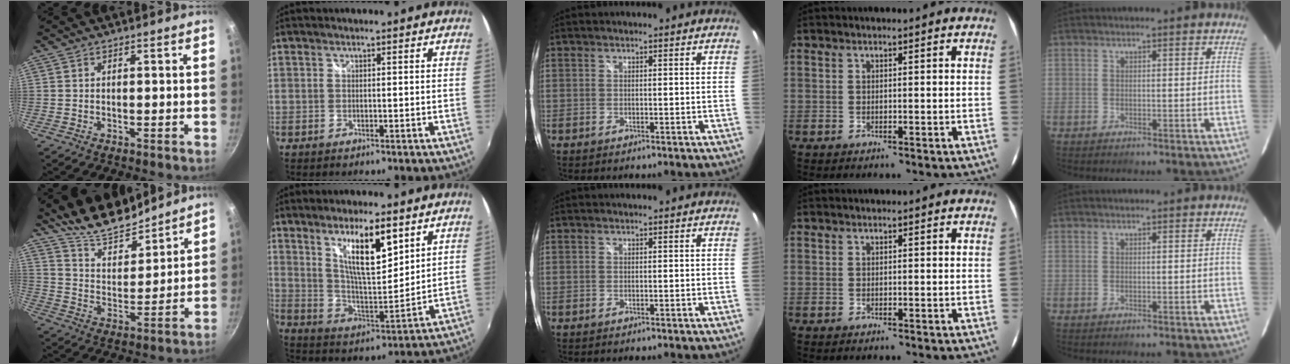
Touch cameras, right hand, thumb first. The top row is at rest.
{"thumb": {"total": 12.3, "force": [11.1, 3.7, 3.7], "torque": [-0.036, -0.084, 0.198]}, "index": {"total": 12.4, "force": [6.7, 3.3, 10.0], "torque": [-0.168, 0.000, 0.130]}}